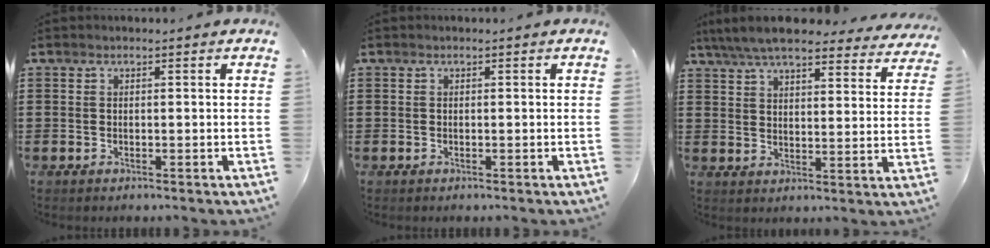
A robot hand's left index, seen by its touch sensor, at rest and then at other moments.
{"total": 0.0}
{"total": 7.4, "force": [6.8, 0.7, 2.9], "torque": [-0.082, -0.027, 0.121]}